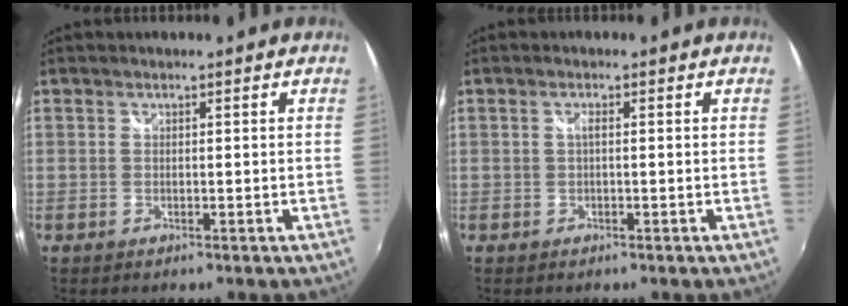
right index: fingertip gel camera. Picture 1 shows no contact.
{"total": 0.9, "force": [0.0, 0.2, 0.9], "torque": [-0.016, 0.003, -0.003]}